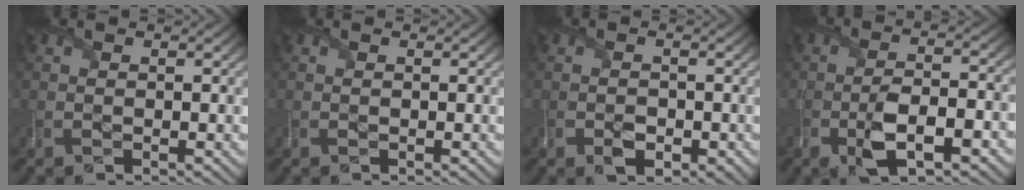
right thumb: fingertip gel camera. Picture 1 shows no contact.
{"total": 0.0}
{"total": 2.6, "force": [-1.2, 1.6, 1.6], "torque": [-0.031, -0.010, -0.021]}
{"total": 7.5, "force": [-3.2, 2.8, 6.3], "torque": [-0.119, -0.003, -0.060]}